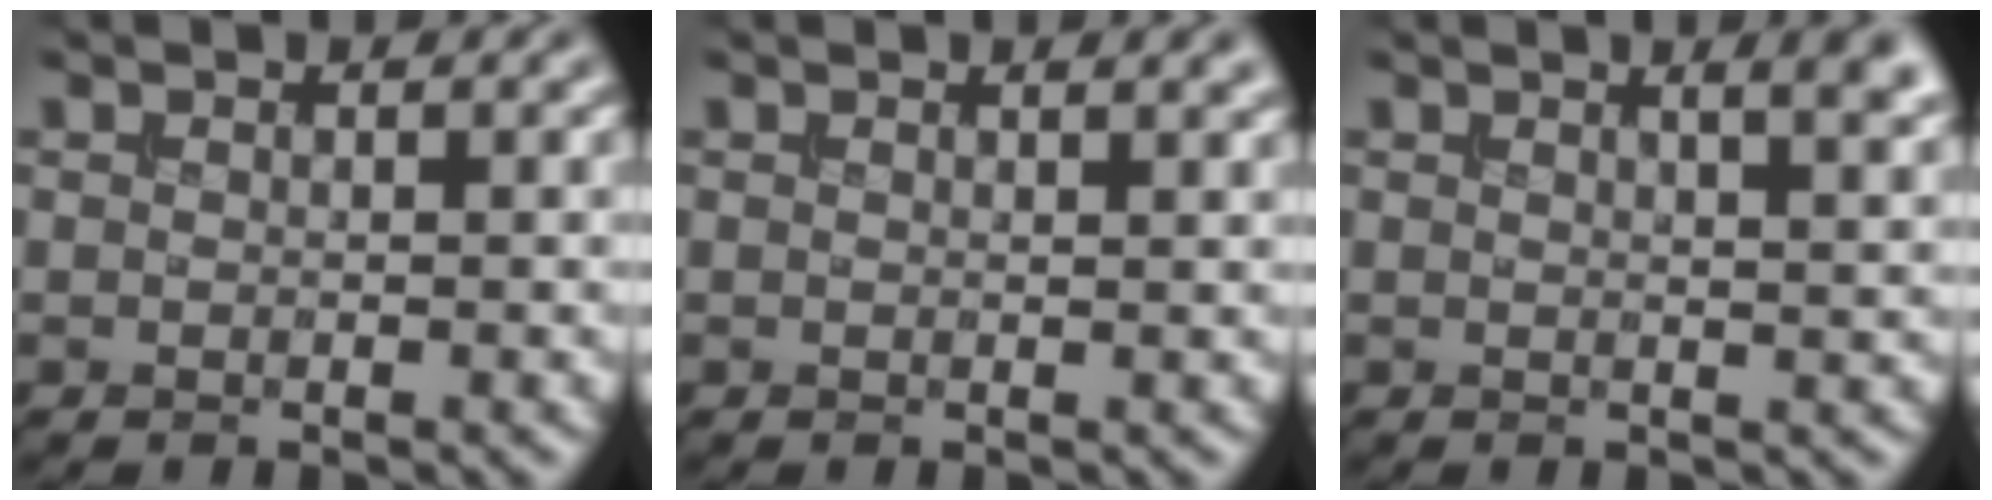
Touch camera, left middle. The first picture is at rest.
{"total": 1.9, "force": [1.3, 0.7, 1.1], "torque": [-0.007, 0.003, 0.009]}
{"total": 5.3, "force": [2.9, 2.1, 3.8], "torque": [-0.016, 0.028, 0.009]}